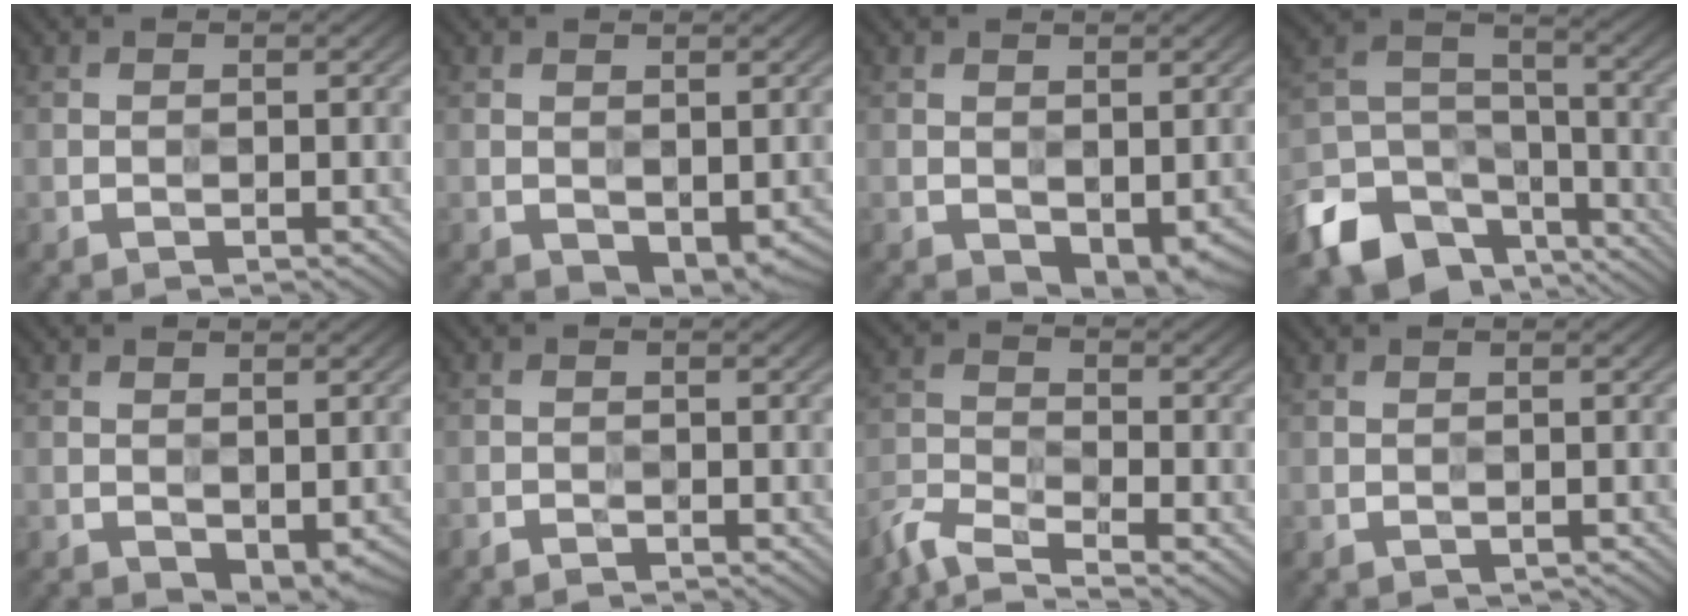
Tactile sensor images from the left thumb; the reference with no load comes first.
{"total": 3.2, "force": [-1.0, 1.8, 2.4], "torque": [-0.038, -0.013, -0.010]}
{"total": 4.1, "force": [-1.6, 2.2, 3.1], "torque": [-0.049, -0.015, -0.017]}
{"total": 13.6, "force": [-9.2, 7.8, 6.2], "torque": [-0.164, -0.023, -0.170]}
{"total": 3.7, "force": [-1.7, 1.9, 2.7], "torque": [-0.041, -0.015, -0.019]}
{"total": 1.1, "force": [-1.0, 0.2, 0.0], "torque": [0.000, -0.003, -0.022]}
{"total": 7.5, "force": [-6.3, 1.8, 3.7], "torque": [-0.089, -0.021, -0.132]}
{"total": 0.0}